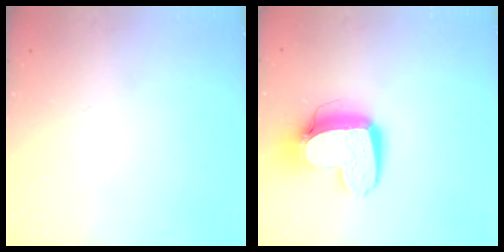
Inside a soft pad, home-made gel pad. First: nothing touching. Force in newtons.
{"total": 13.0, "press": 12.9, "slide": 1.4}